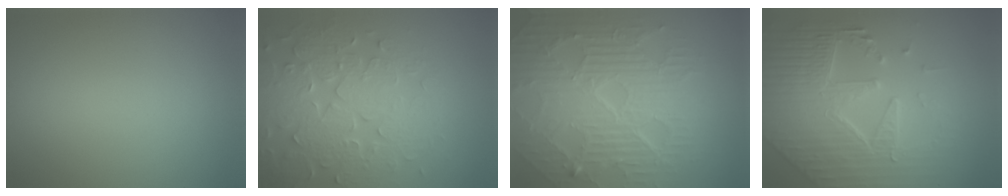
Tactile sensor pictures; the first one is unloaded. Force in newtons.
{"total": 7.1, "press": 5.8, "slide": 4.1}
{"total": 10.2, "press": 6.5, "slide": 7.8}
{"total": 8.1, "press": 6.0, "slide": 5.4}